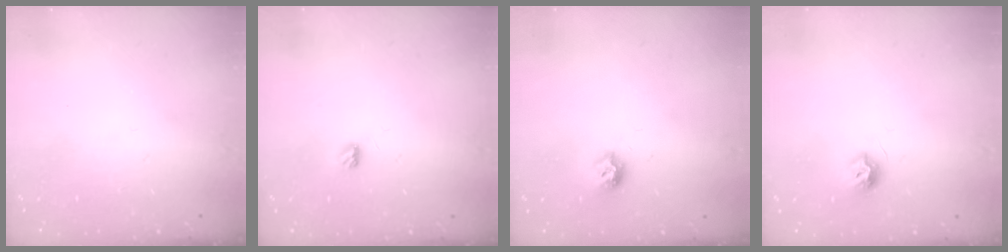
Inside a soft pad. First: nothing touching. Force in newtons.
{"total": 3.3, "press": 3.3, "slide": 0.4}
{"total": 7.5, "press": 7.5, "slide": 0.6}
{"total": 7.4, "press": 7.4, "slide": 0.1}